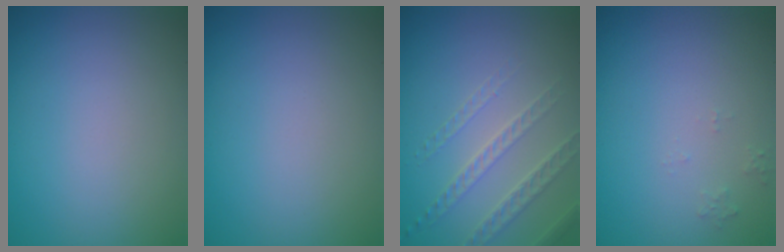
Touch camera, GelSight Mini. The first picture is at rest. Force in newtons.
{"total": 0.0}
{"total": 1.9, "press": 1.7, "slide": 0.8}
{"total": 0.8, "press": 0.7, "slide": 0.2}